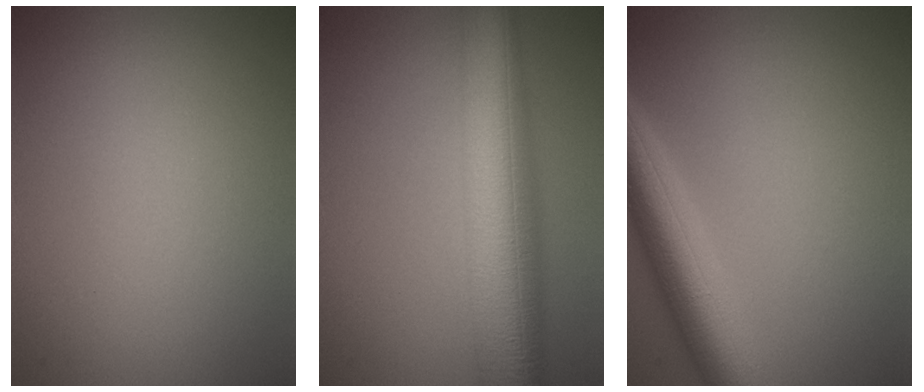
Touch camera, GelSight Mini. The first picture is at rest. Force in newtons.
{"total": 10.8, "press": 10.8, "slide": 0.4}
{"total": 6.7, "press": 6.7, "slide": 0.4}